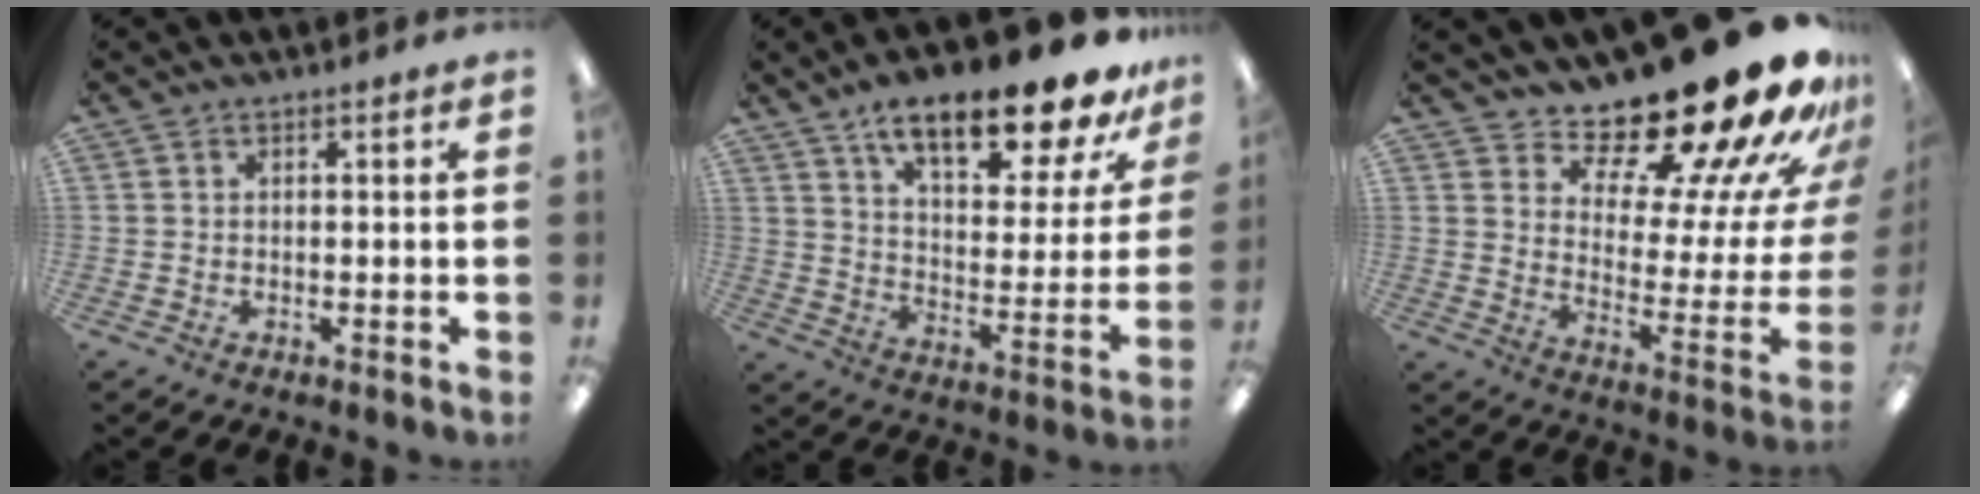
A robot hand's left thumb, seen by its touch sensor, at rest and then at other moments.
{"total": 20.0, "force": [14.6, 6.3, 12.1], "torque": [-0.189, -0.094, 0.243]}
{"total": 23.5, "force": [19.3, 6.2, 11.8], "torque": [-0.156, -0.155, 0.317]}